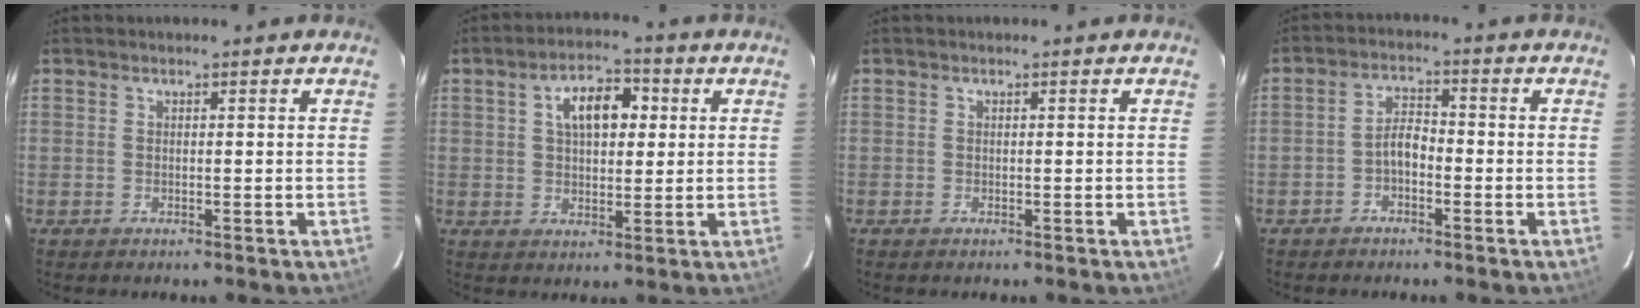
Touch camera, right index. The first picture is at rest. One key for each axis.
{"total": 8.2, "fx": 2.3, "fy": 4.5, "fz": 6.4, "tx": -0.106, "ty": 0.026, "tz": 0.040}
{"total": 0.0}
{"total": 3.5, "fx": -1.9, "fy": 1.8, "fz": 2.4, "tx": -0.047, "ty": 0.012, "tz": -0.035}